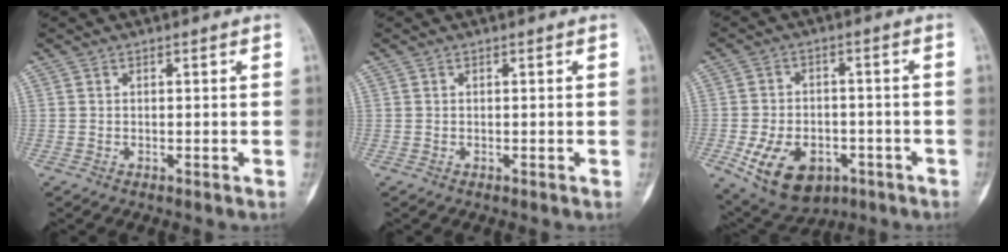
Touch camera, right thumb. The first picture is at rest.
{"total": 0.0}
{"total": 13.8, "force": [-5.4, 9.2, 8.8], "torque": [-0.138, 0.017, -0.071]}